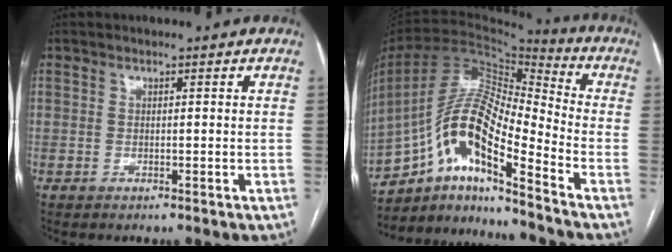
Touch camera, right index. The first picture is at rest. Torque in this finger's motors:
{"motor_torque": [1.36, -0.78, 0.76, 0.21]}